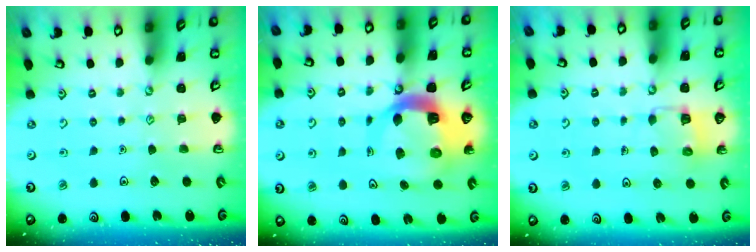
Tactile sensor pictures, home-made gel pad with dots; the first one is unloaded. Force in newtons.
{"total": 10.2, "press": 10.1, "slide": 1.3}
{"total": 5.2, "press": 5.2, "slide": 0.4}